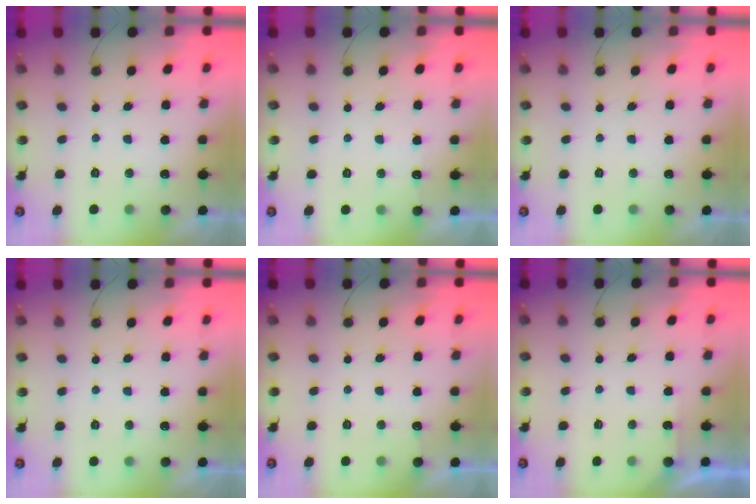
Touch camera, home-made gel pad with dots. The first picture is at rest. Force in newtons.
{"total": 3.9, "press": 3.8, "slide": 0.5}
{"total": 0.0}
{"total": 0.0}
{"total": 2.8, "press": 2.8, "slide": 0.4}
{"total": 1.7, "press": 1.7, "slide": 0.3}